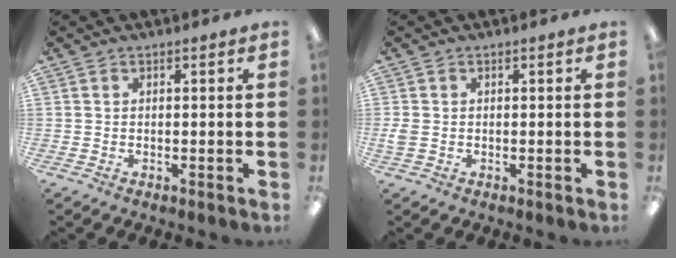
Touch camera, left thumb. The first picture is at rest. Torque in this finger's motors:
{"motor_torque": [-0.15, 0.17, 0.03, -0.04, 0.00]}